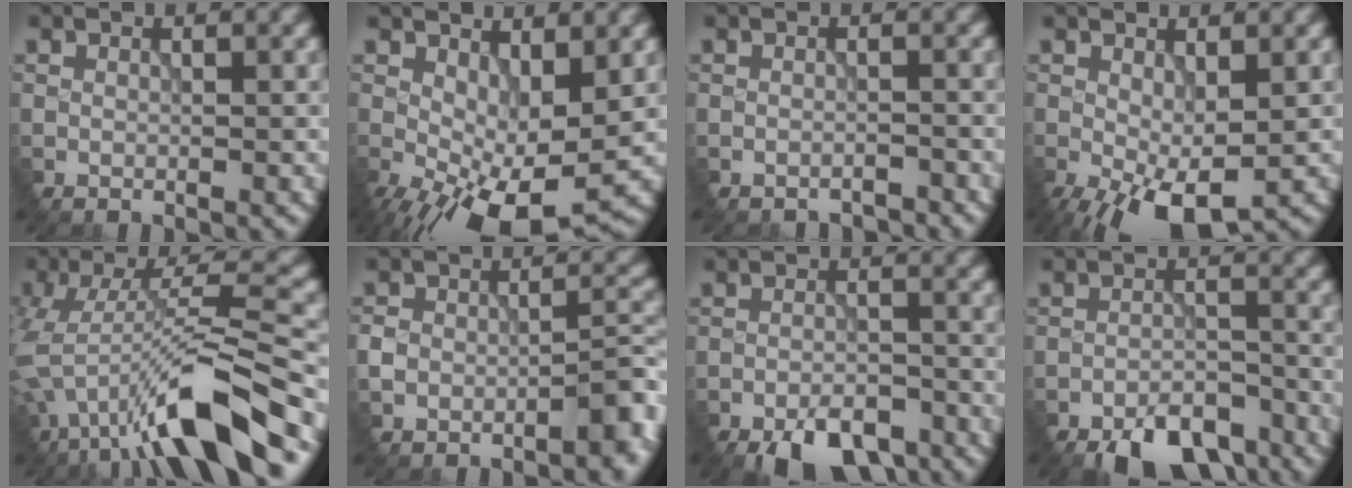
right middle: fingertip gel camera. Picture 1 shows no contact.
{"total": 9.4, "force": [-2.4, 4.0, 8.1], "torque": [-0.134, -0.013, -0.038]}
{"total": 2.3, "force": [-2.3, 0.2, -0.1], "torque": [0.007, -0.011, -0.034]}
{"total": 6.8, "force": [-2.9, 2.7, 5.5], "torque": [-0.105, -0.016, -0.038]}
{"total": 10.4, "force": [-5.4, 2.0, 8.6], "torque": [-0.147, 0.013, -0.098]}
{"total": 5.5, "force": [-3.2, 3.1, 3.2], "torque": [-0.037, 0.002, -0.067]}
{"total": 7.2, "force": [-5.6, 2.5, 3.7], "torque": [-0.043, -0.014, -0.089]}
{"total": 8.1, "force": [-6.7, 2.7, 3.8], "torque": [-0.040, -0.012, -0.102]}